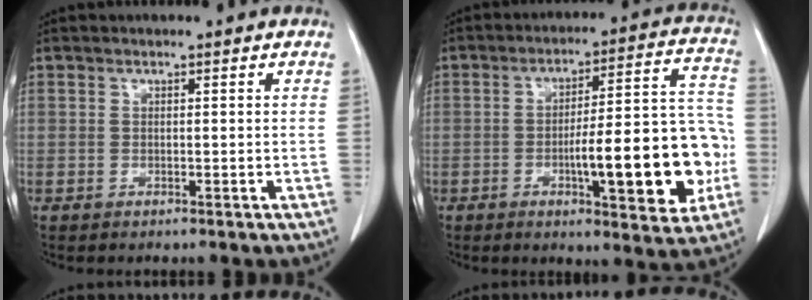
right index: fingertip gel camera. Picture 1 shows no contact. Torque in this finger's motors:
{"motor_torque": [1.28, -0.42, 0.45, 0.12]}